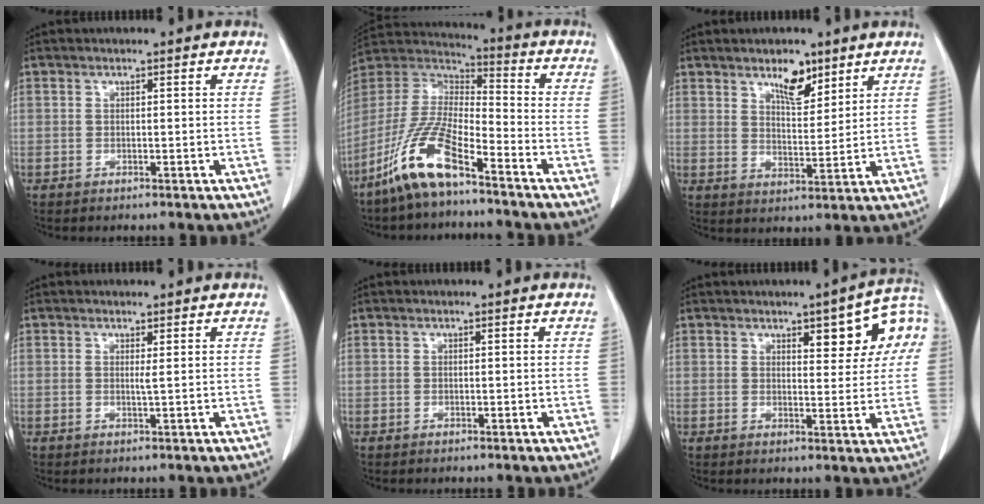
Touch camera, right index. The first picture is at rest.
{"total": 13.1, "force": [-8.6, 2.6, 9.6], "torque": [-0.212, -0.004, -0.168]}
{"total": 6.0, "force": [4.2, 2.2, 3.7], "torque": [-0.062, -0.004, 0.073]}
{"total": 0.6, "force": [0.3, -0.1, 0.5], "torque": [-0.015, -0.004, 0.007]}
{"total": 0.0}
{"total": 9.6, "force": [3.5, 2.7, 8.5], "torque": [-0.102, 0.019, 0.043]}